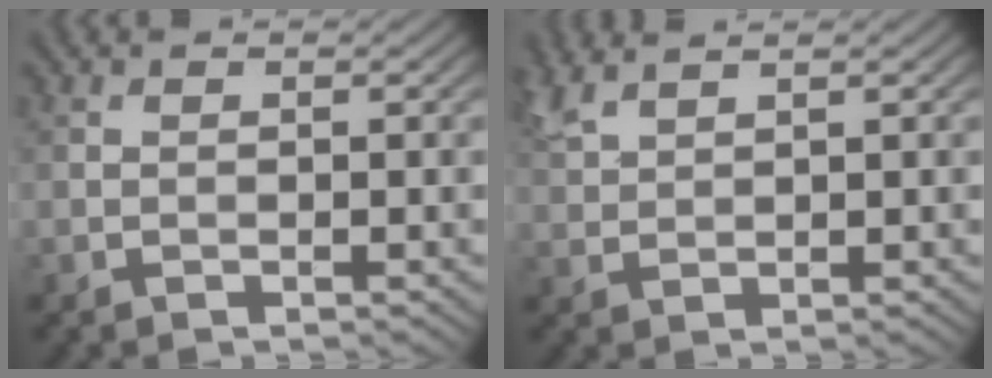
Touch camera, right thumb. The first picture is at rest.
{"total": 3.3, "force": [2.7, 0.5, 1.7], "torque": [-0.051, 0.014, 0.065]}